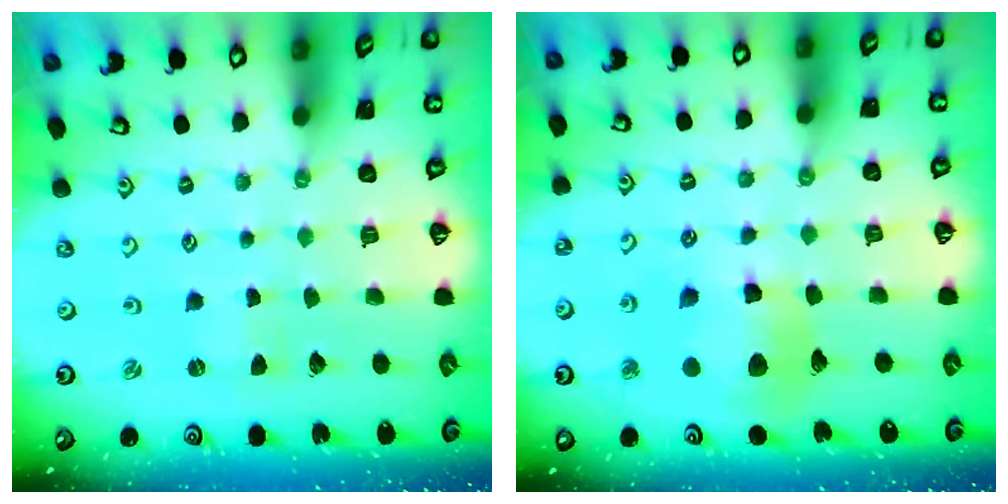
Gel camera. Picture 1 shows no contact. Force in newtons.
{"total": 12.4, "press": 12.4, "slide": 1.5}